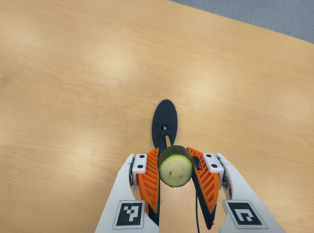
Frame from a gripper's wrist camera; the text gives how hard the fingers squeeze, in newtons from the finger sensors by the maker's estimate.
{"total": 10.9, "left": 9.9, "right": 11.9}